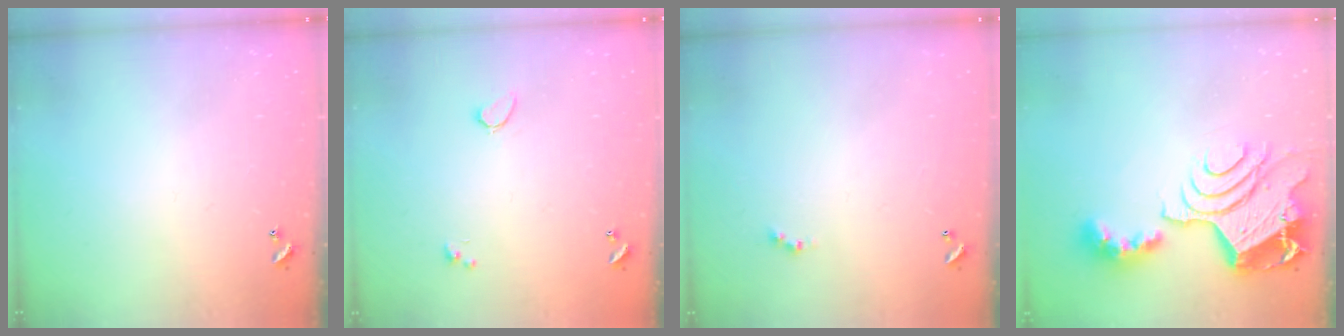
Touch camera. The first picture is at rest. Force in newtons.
{"total": 0.6, "press": 0.4, "slide": 0.5}
{"total": 0.0}
{"total": 14.6, "press": 14.5, "slide": 1.8}